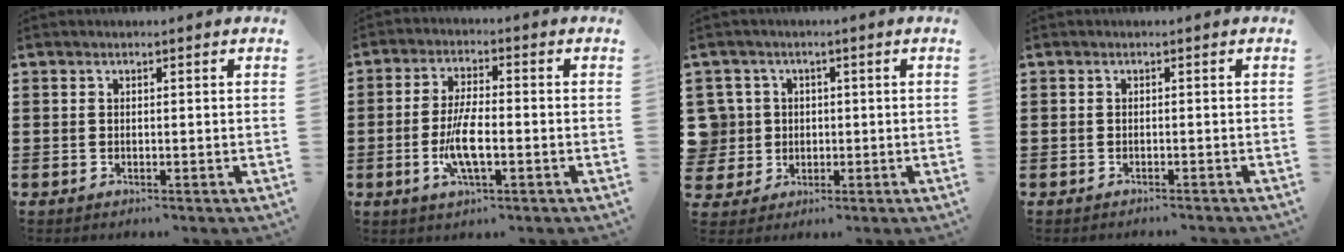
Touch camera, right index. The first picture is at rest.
{"total": 6.7, "force": [-1.7, 1.8, 6.2], "torque": [-0.138, -0.013, -0.037]}
{"total": 5.0, "force": [0.2, 4.9, 0.7], "torque": [-0.050, 0.013, -0.003]}
{"total": 0.7, "force": [-0.7, -0.1, -0.1], "torque": [-0.002, -0.002, -0.014]}